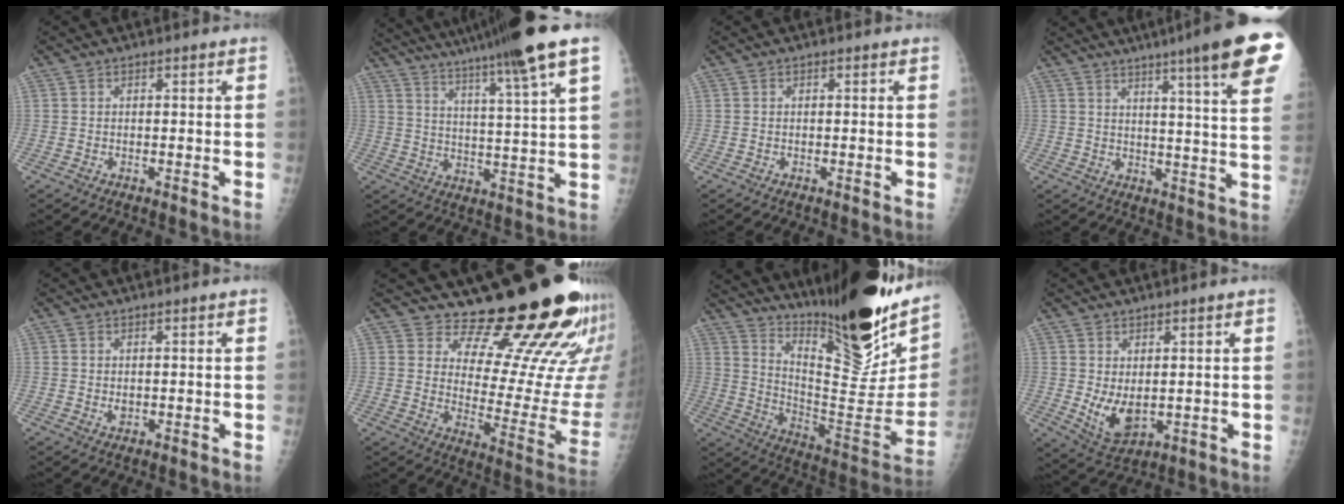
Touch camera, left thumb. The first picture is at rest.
{"total": 19.7, "force": [15.0, -0.9, 12.8], "torque": [-0.202, -0.062, 0.221]}
{"total": 0.0}
{"total": 18.5, "force": [11.4, 0.9, 14.6], "torque": [-0.179, -0.043, 0.136]}
{"total": 1.3, "force": [0.3, 0.7, 1.0], "torque": [-0.013, -0.003, 0.010]}
{"total": 22.0, "force": [17.7, 6.3, 11.4], "torque": [-0.115, -0.159, 0.233]}
{"total": 30.6, "force": [21.7, 6.8, 20.4], "torque": [-0.289, -0.120, 0.334]}
{"total": 6.7, "force": [0.3, 3.5, 5.7], "torque": [-0.090, -0.013, 0.025]}